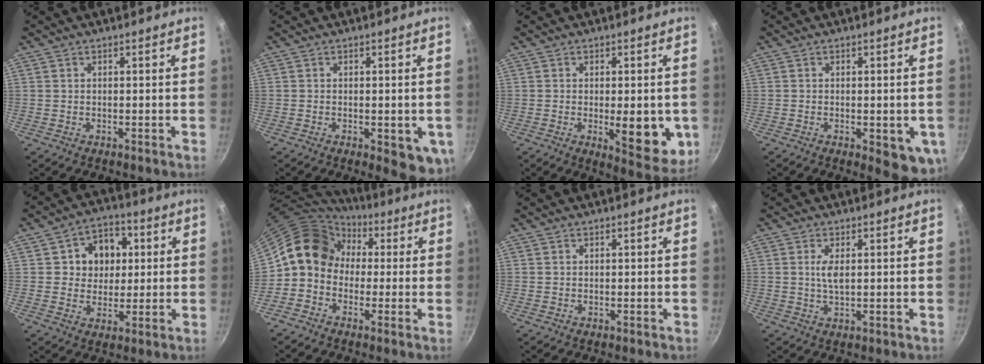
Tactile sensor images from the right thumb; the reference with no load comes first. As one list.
[{"total": 7.4, "force": [-1.9, 3.0, 6.5], "torque": [-0.060, 0.000, -0.020]}, {"total": 11.4, "force": [-1.7, 4.5, 10.3], "torque": [-0.109, -0.017, -0.015]}, {"total": 7.9, "force": [-2.0, 3.1, 7.0], "torque": [-0.064, -0.001, -0.020]}, {"total": 9.8, "force": [2.2, 8.2, 4.8], "torque": [-0.034, 0.000, 0.029]}, {"total": 11.3, "force": [1.1, 9.6, 5.9], "torque": [-0.071, 0.031, -0.010]}, {"total": 0.0}, {"total": 4.4, "force": [0.8, 1.9, 3.9], "torque": [-0.074, -0.004, 0.017]}]